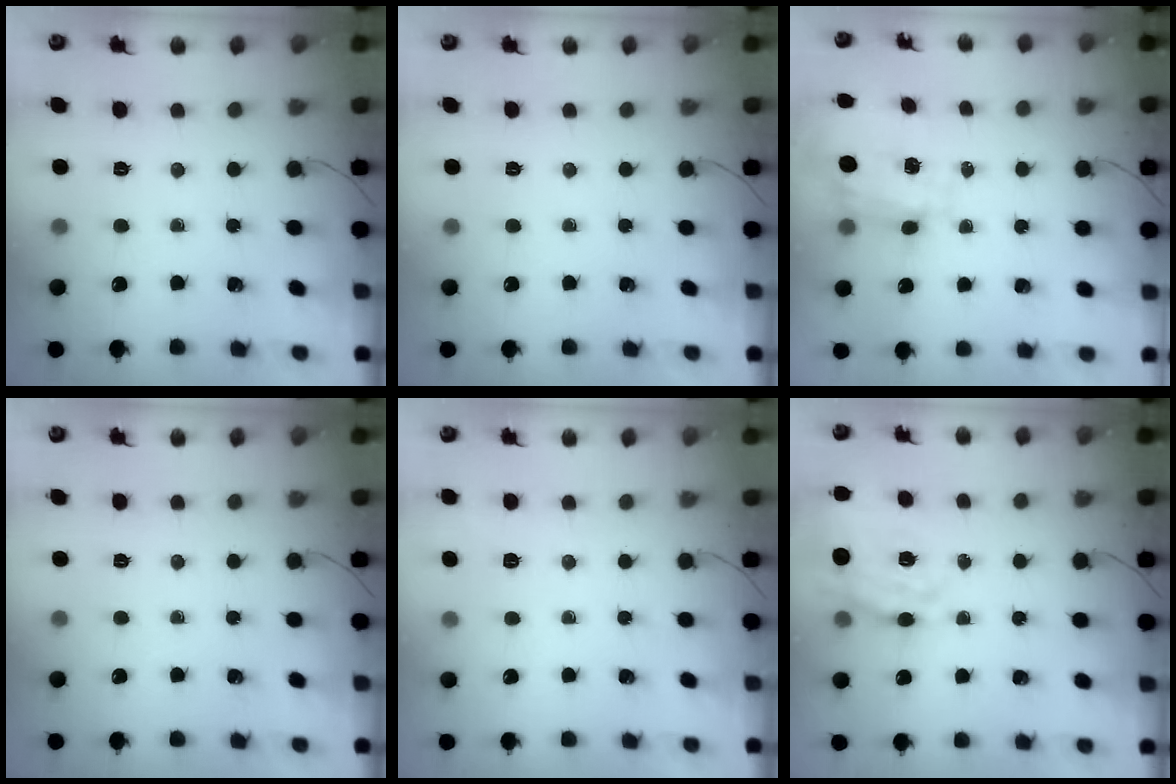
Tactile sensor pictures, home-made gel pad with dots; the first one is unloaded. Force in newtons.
{"total": 0.0}
{"total": 3.4, "press": 3.2, "slide": 1.1}
{"total": 0.0}
{"total": 2.2, "press": 0.9, "slide": 2.0}
{"total": 16.7, "press": 16.3, "slide": 3.5}